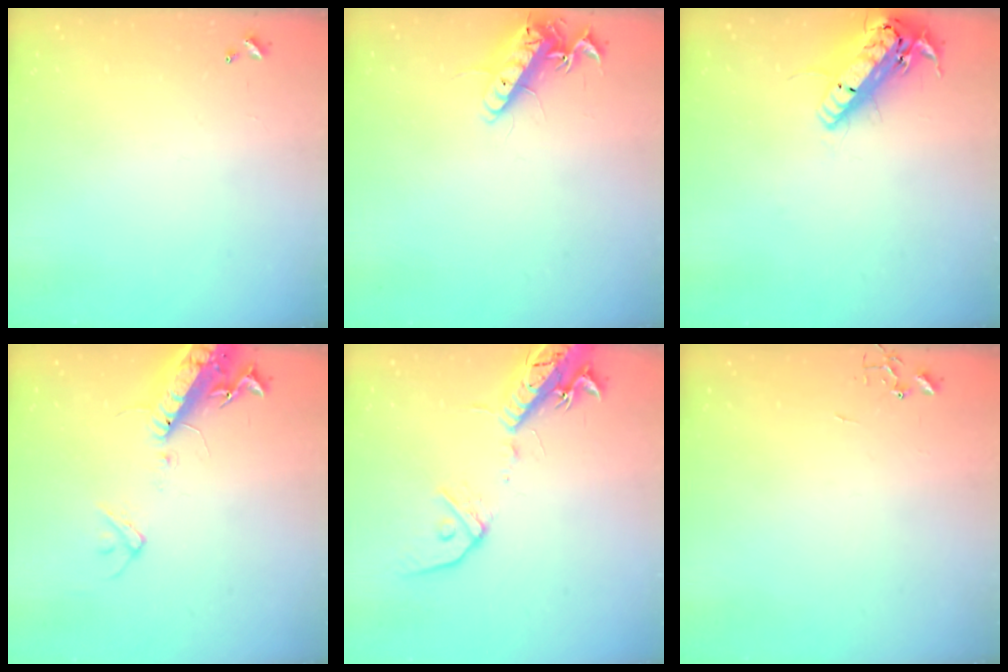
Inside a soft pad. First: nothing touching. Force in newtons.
{"total": 14.2, "press": 14.2, "slide": 1.4}
{"total": 18.4, "press": 18.1, "slide": 3.2}
{"total": 15.6, "press": 15.2, "slide": 3.5}
{"total": 16.6, "press": 16.3, "slide": 3.5}
{"total": 0.0}